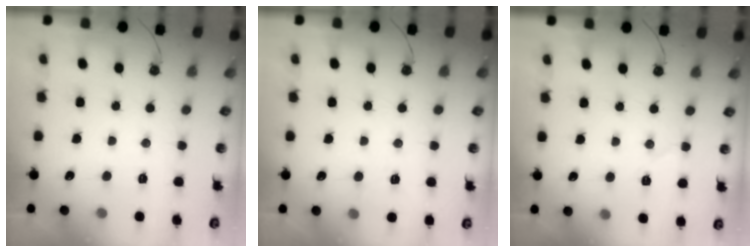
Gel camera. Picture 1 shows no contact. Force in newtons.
{"total": 5.9, "press": 2.3, "slide": 5.4}
{"total": 5.1, "press": 4.2, "slide": 2.9}